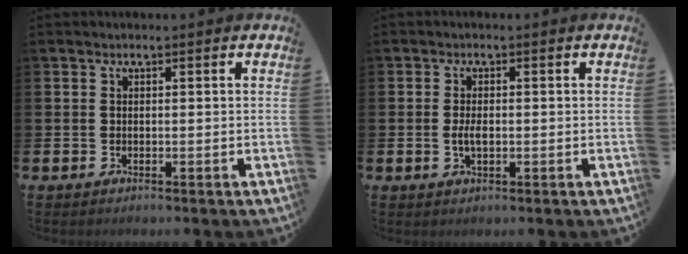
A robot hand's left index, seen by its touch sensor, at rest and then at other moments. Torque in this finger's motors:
{"motor_torque": [0.60, 0.50, 0.23, 0.10]}